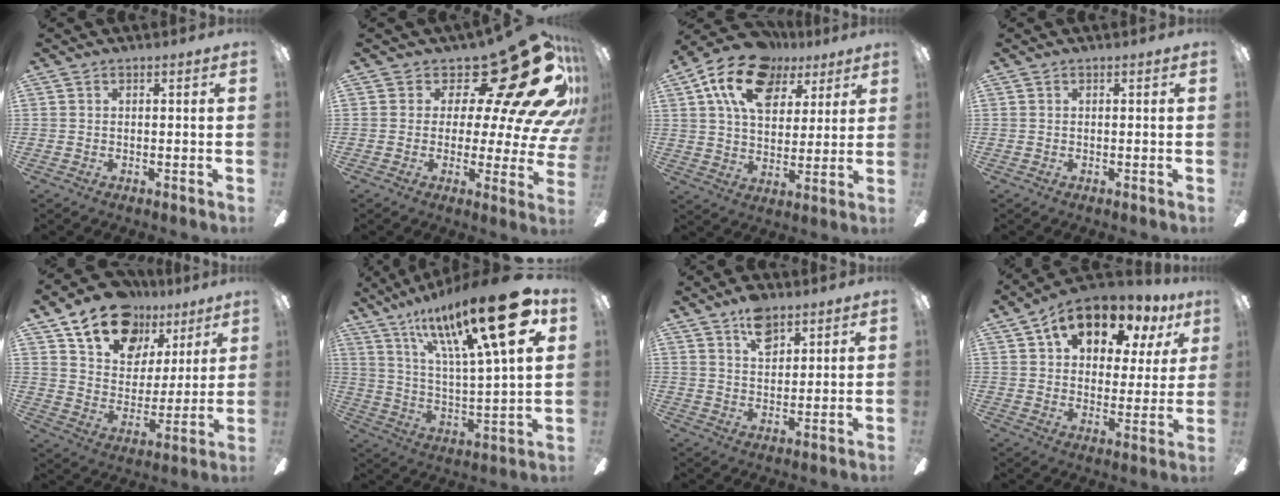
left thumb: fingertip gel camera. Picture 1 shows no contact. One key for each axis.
{"total": 23.1, "fx": 12.2, "fy": 8.8, "fz": 17.6, "tx": -0.226, "ty": -0.100, "tz": 0.212}
{"total": 17.4, "fx": 9.2, "fy": 10.9, "fz": 9.9, "tx": -0.170, "ty": -0.025, "tz": 0.167}
{"total": 0.0}
{"total": 18.2, "fx": 12.4, "fy": 11.0, "fz": 7.4, "tx": -0.126, "ty": -0.073, "tz": 0.227}
{"total": 25.5, "fx": 14.6, "fy": 5.7, "fz": 20.1, "tx": -0.319, "ty": -0.081, "tz": 0.224}
{"total": 8.0, "fx": 5.2, "fy": 4.5, "fz": 4.1, "tx": -0.055, "ty": -0.019, "tz": 0.091}
{"total": 13.2, "fx": 9.4, "fy": 6.8, "fz": 6.3, "tx": -0.107, "ty": -0.048, "tz": 0.169}